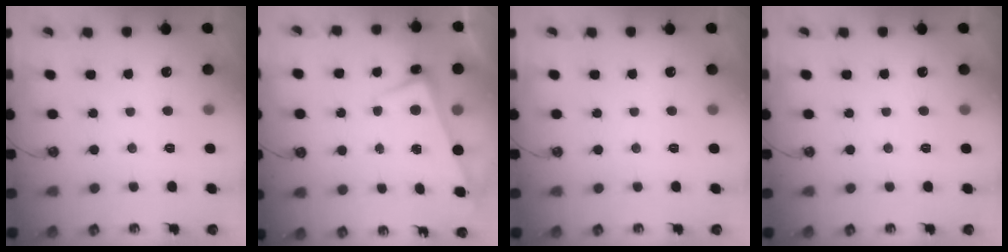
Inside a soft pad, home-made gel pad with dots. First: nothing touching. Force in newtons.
{"total": 2.6, "press": 2.4, "slide": 0.9}
{"total": 0.0}
{"total": 0.0}